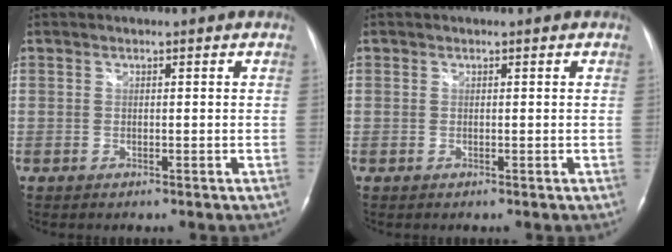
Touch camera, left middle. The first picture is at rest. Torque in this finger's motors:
{"motor_torque": [0.01, 0.01, -0.05, 0.00]}